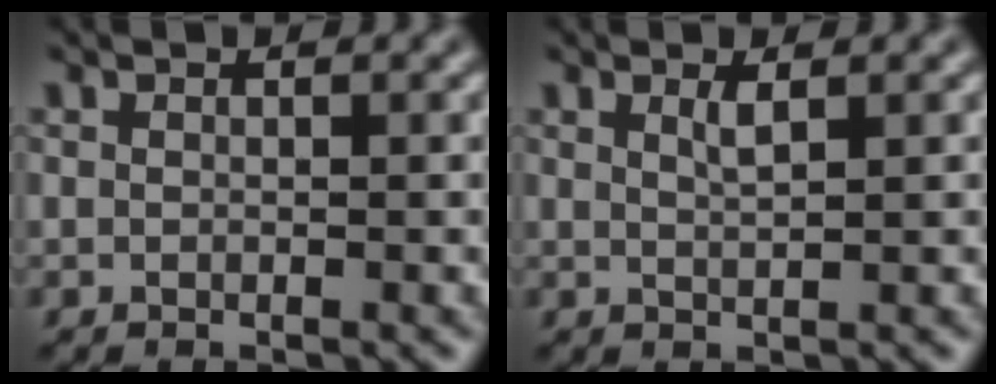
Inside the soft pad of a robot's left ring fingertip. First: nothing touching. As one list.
[{"total": 1.3, "force": [0.7, 0.3, 1.1], "torque": [-0.016, 0.000, 0.010]}]